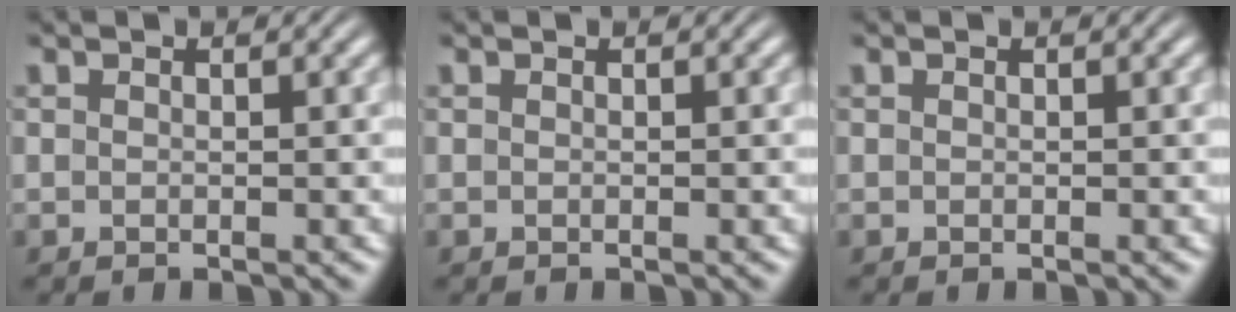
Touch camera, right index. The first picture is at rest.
{"total": 0.0}
{"total": 0.0}